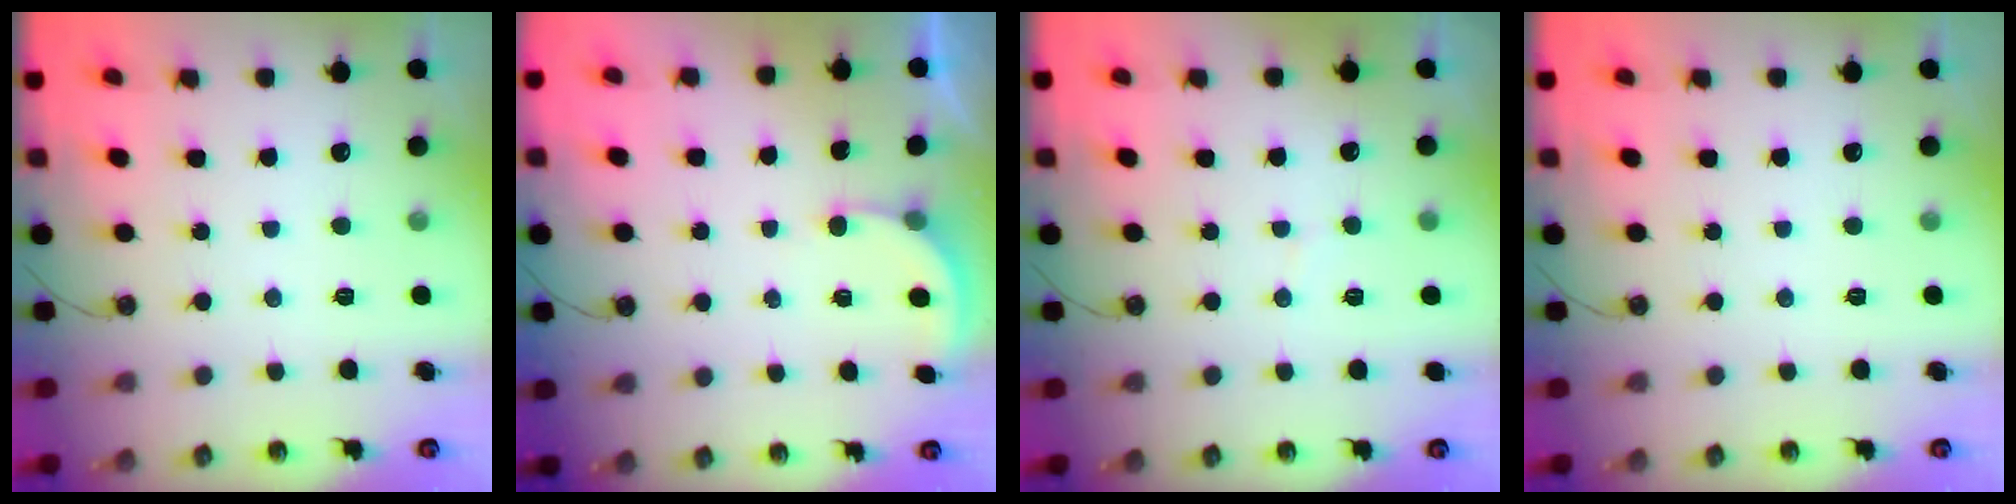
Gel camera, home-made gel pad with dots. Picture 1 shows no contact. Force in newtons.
{"total": 2.4, "press": 2.4, "slide": 0.3}
{"total": 1.8, "press": 1.8, "slide": 0.1}
{"total": 0.0}